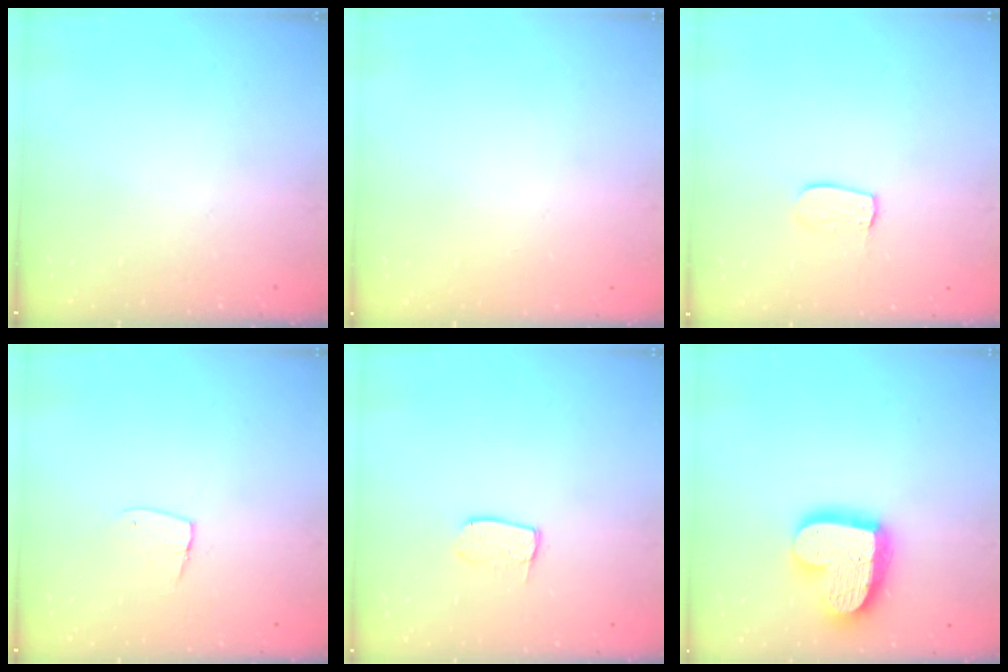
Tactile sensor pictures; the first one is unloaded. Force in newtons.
{"total": 0.0}
{"total": 6.6, "press": 6.6, "slide": 0.5}
{"total": 4.6, "press": 4.6, "slide": 0.4}
{"total": 6.7, "press": 6.7, "slide": 0.4}
{"total": 19.6, "press": 19.5, "slide": 1.4}